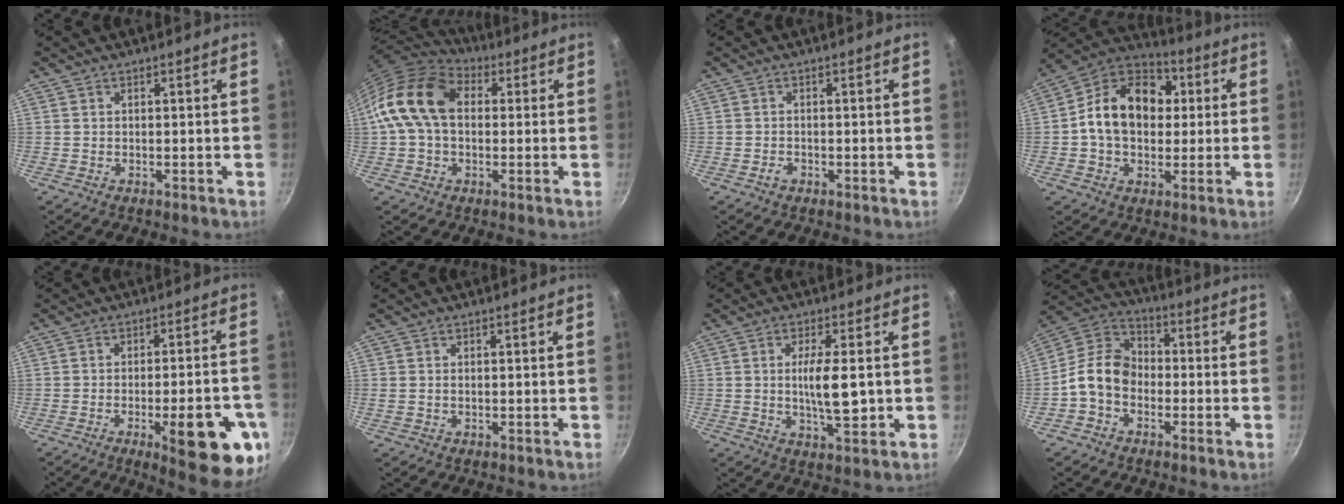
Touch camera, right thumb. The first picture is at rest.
{"total": 15.0, "force": [1.7, 10.5, 10.7], "torque": [-0.173, 0.027, 0.011]}
{"total": 1.2, "force": [-0.7, 0.8, 0.6], "torque": [-0.015, 0.006, -0.013]}
{"total": 16.9, "force": [1.6, 12.6, 11.2], "torque": [-0.155, 0.028, 0.006]}
{"total": 17.9, "force": [-6.7, 5.3, 15.7], "torque": [-0.169, 0.017, -0.082]}
{"total": 0.7, "force": [0.0, 0.6, 0.4], "torque": [-0.007, 0.002, -0.001]}
{"total": 8.0, "force": [0.0, 2.5, 7.6], "torque": [-0.127, -0.001, 0.002]}
{"total": 10.2, "force": [-2.8, 7.6, 6.2], "torque": [-0.085, 0.043, -0.079]}